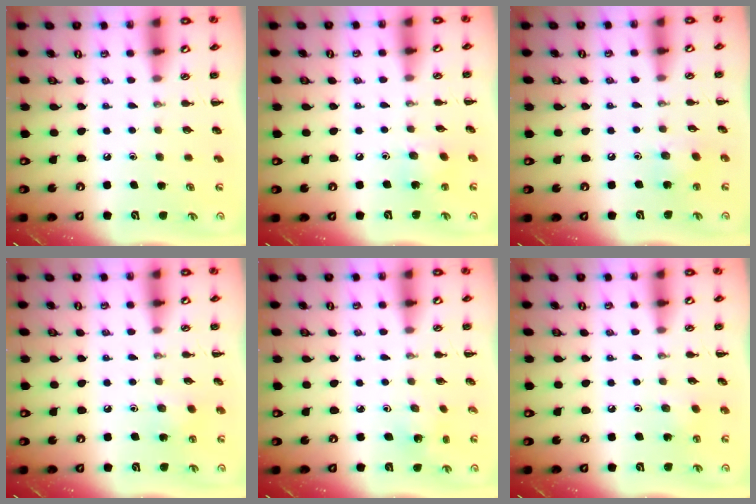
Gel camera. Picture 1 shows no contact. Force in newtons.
{"total": 5.5, "press": 5.3, "slide": 1.3}
{"total": 6.7, "press": 6.5, "slide": 1.5}
{"total": 3.9, "press": 3.8, "slide": 1.1}
{"total": 1.6, "press": 1.5, "slide": 0.7}
{"total": 2.8, "press": 2.7, "slide": 0.8}